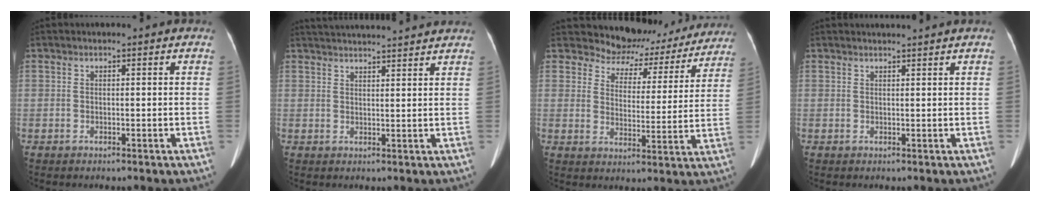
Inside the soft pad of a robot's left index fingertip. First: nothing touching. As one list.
[{"total": 13.7, "force": [12.9, 0.4, 4.5], "torque": [-0.081, 0.028, 0.178]}, {"total": 13.3, "force": [12.2, 5.2, 0.8], "torque": [0.006, -0.013, 0.132]}, {"total": 3.3, "force": [3.2, -0.5, 0.8], "torque": [-0.013, 0.011, 0.039]}]